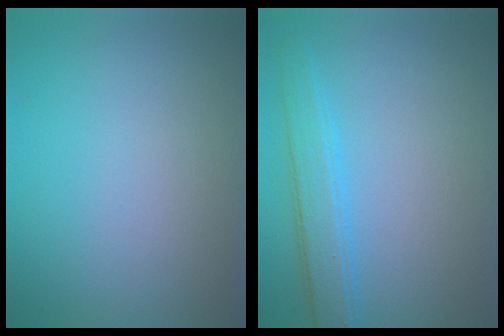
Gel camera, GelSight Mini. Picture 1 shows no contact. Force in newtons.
{"total": 2.4, "press": 2.4, "slide": 0.2}